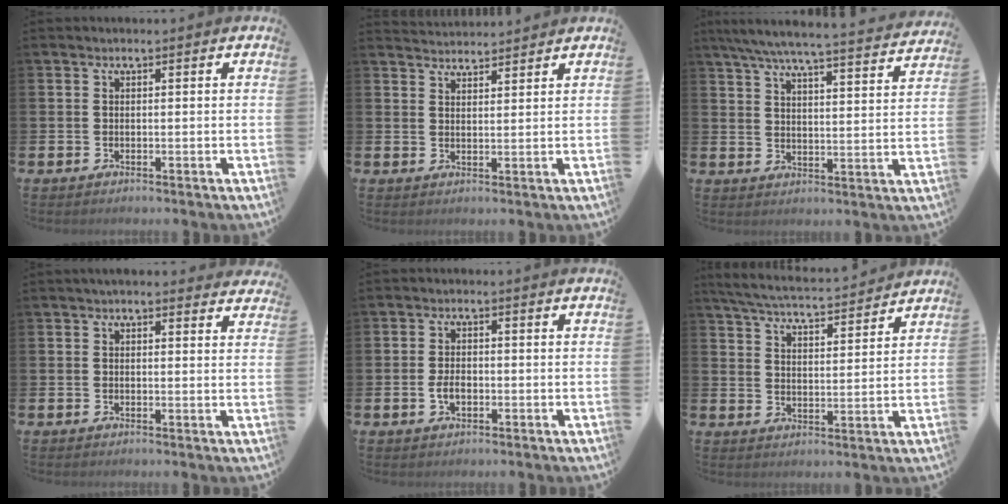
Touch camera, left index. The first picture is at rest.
{"total": 2.9, "force": [2.9, 0.3, -0.2], "torque": [0.000, -0.016, 0.052]}
{"total": 6.6, "force": [6.1, 0.4, 2.5], "torque": [-0.062, -0.048, 0.102]}
{"total": 2.4, "force": [2.3, 0.5, 0.3], "torque": [-0.005, -0.008, 0.041]}
{"total": 2.6, "force": [-0.6, 1.6, 1.9], "torque": [-0.032, 0.002, -0.013]}
{"total": 5.4, "force": [5.3, 0.3, 1.1], "torque": [-0.043, -0.038, 0.090]}